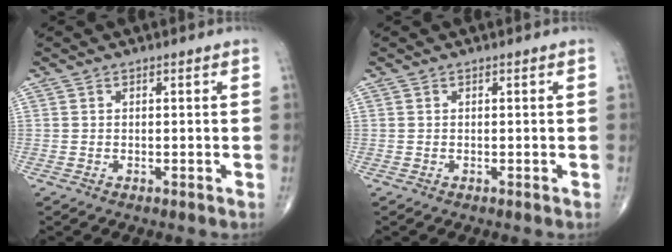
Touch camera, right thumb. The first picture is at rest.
{"total": 0.0}